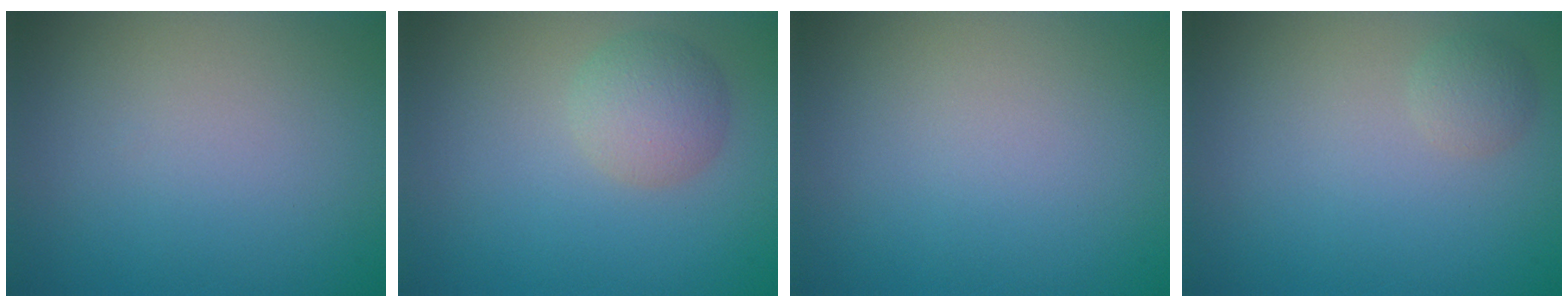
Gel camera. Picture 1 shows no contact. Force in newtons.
{"total": 3.0, "press": 3.0, "slide": 0.0}
{"total": 0.0}
{"total": 1.3, "press": 1.3, "slide": 0.0}